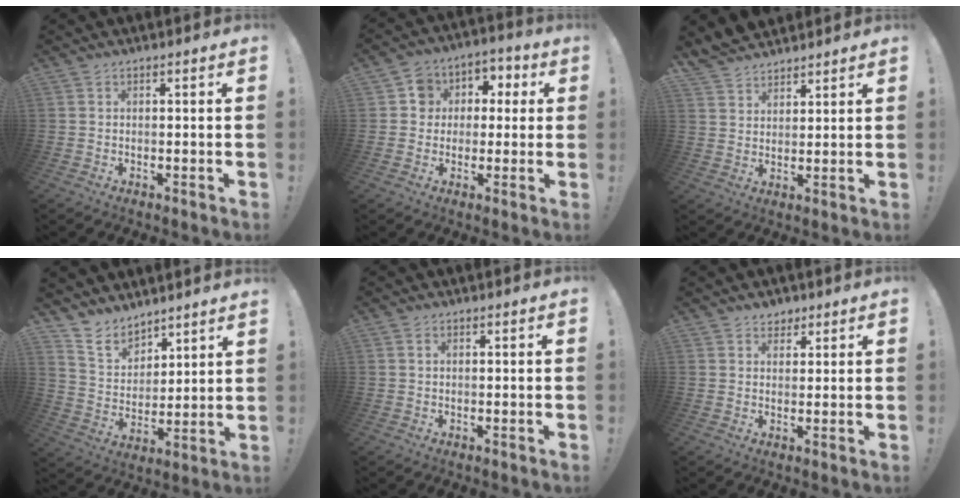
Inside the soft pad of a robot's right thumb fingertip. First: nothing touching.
{"total": 8.4, "force": [-0.5, 8.0, 2.5], "torque": [-0.022, 0.010, -0.007]}
{"total": 6.7, "force": [6.0, 2.8, 0.4], "torque": [-0.018, -0.047, 0.118]}
{"total": 10.1, "force": [8.7, 4.6, 2.1], "torque": [-0.056, -0.070, 0.172]}
{"total": 0.9, "force": [0.4, 0.3, 0.7], "torque": [-0.013, 0.002, 0.008]}
{"total": 3.2, "force": [2.3, 2.2, 0.5], "torque": [0.006, -0.012, 0.040]}